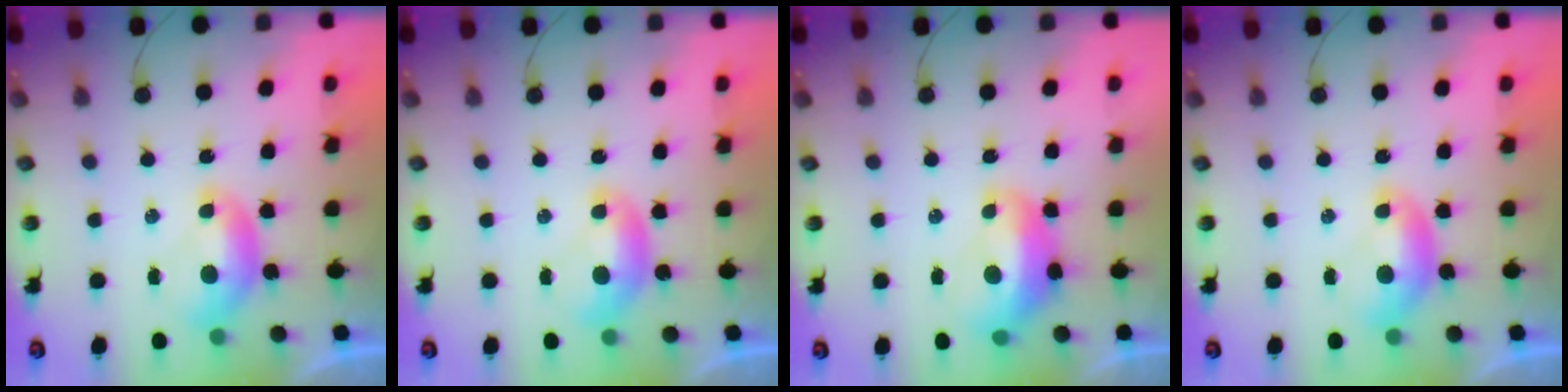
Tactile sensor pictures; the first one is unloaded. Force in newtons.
{"total": 0.0}
{"total": 5.0, "press": 4.9, "slide": 0.9}
{"total": 0.0}